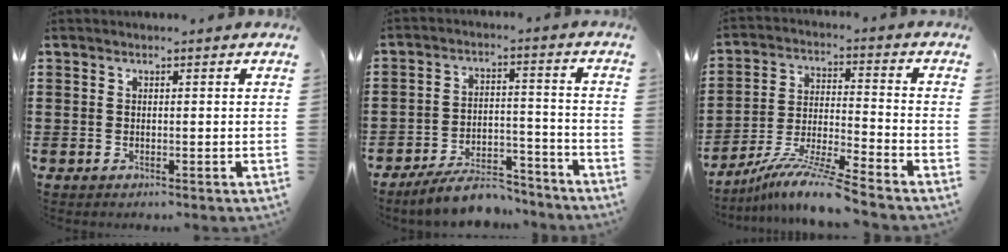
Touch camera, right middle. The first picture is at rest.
{"total": 8.2, "force": [-7.3, 2.0, 3.1], "torque": [-0.042, 0.022, -0.133]}
{"total": 9.3, "force": [-8.1, -0.5, 4.5], "torque": [-0.088, -0.003, -0.160]}